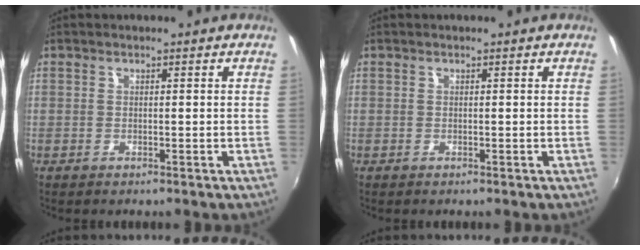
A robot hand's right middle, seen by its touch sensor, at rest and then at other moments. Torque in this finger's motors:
{"motor_torque": [0.00, 0.00, 0.00, 0.00]}